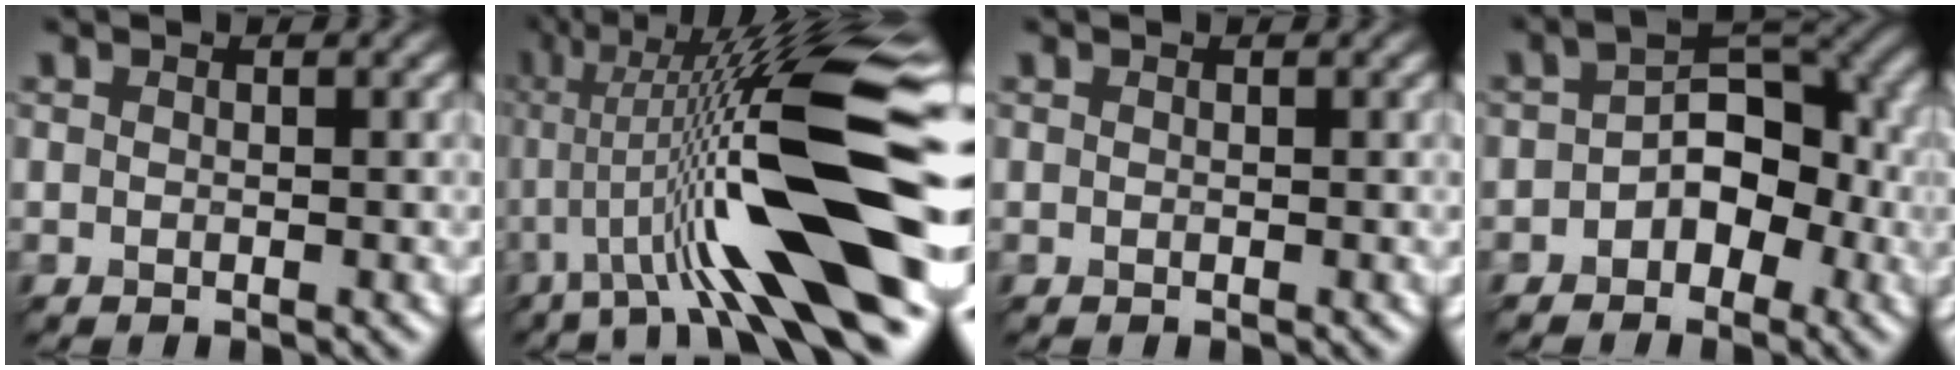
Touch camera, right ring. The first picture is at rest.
{"total": 14.1, "force": [-0.8, 2.1, 13.9], "torque": [-0.233, 0.024, -0.004]}
{"total": 0.0}
{"total": 4.3, "force": [-1.5, 2.8, 2.9], "torque": [-0.049, 0.013, -0.021]}